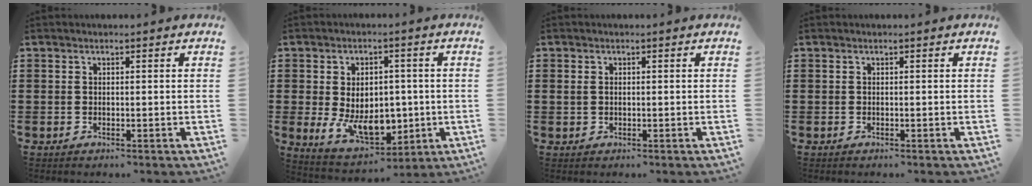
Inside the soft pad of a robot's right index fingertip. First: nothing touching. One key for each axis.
{"total": 9.0, "fx": -1.2, "fy": 6.1, "fz": 6.6, "tx": -0.106, "ty": 0.002, "tz": -0.023}
{"total": 1.0, "fx": 0.2, "fy": 0.8, "fz": 0.6, "tx": -0.015, "ty": 0.006, "tz": 0.003}
{"total": 0.0}